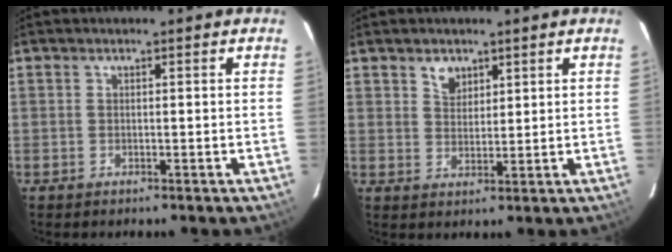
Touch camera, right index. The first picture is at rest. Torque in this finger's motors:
{"motor_torque": [0.00, 0.02, 0.03, 0.03]}